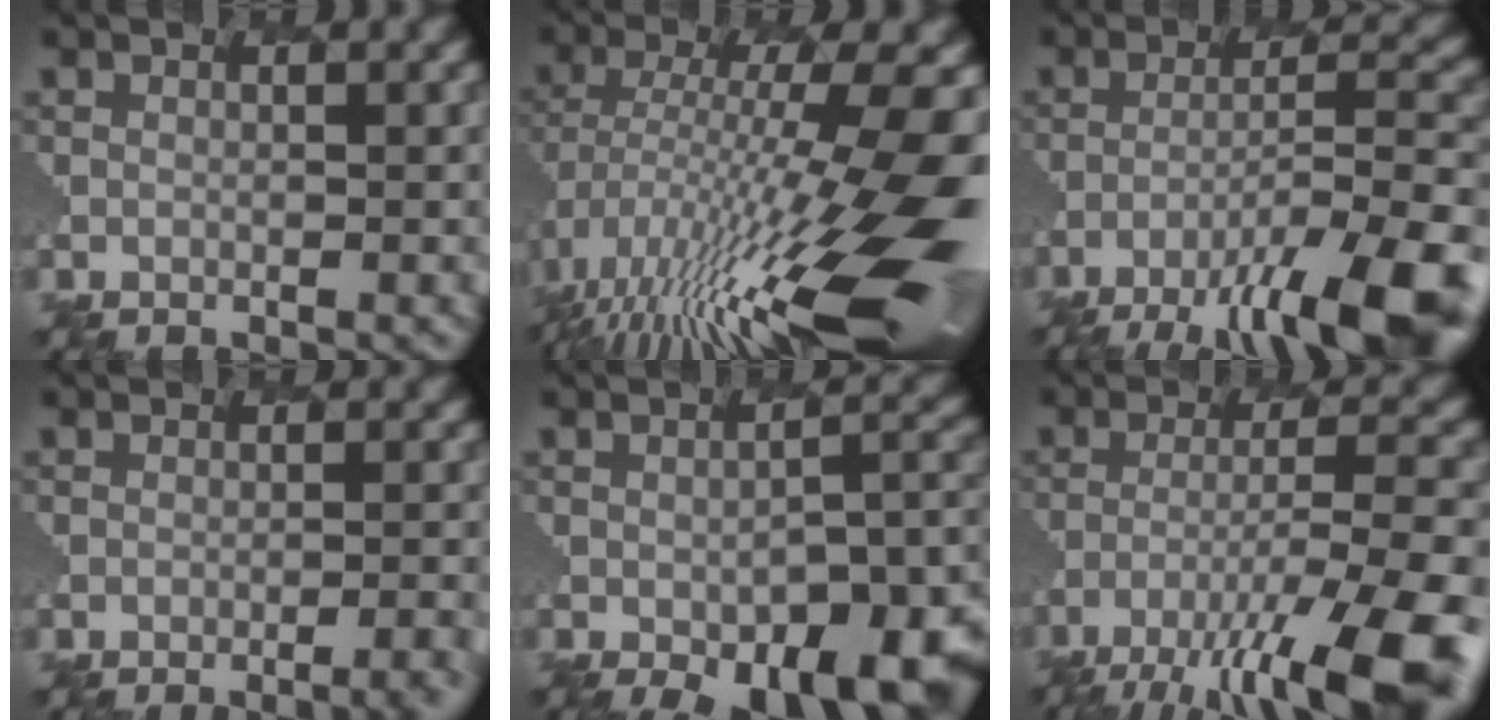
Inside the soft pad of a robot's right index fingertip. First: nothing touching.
{"total": 14.7, "force": [-3.7, 3.4, 13.8], "torque": [-0.259, 0.001, -0.054]}
{"total": 11.5, "force": [-7.5, 2.1, 8.4], "torque": [-0.155, -0.005, -0.116]}
{"total": 4.6, "force": [-3.2, 1.2, 3.1], "torque": [-0.032, 0.000, -0.022]}
{"total": 11.9, "force": [-7.3, 4.2, 8.5], "torque": [-0.122, -0.018, -0.097]}
{"total": 12.8, "force": [-7.9, 3.1, 9.7], "torque": [-0.199, -0.020, -0.118]}